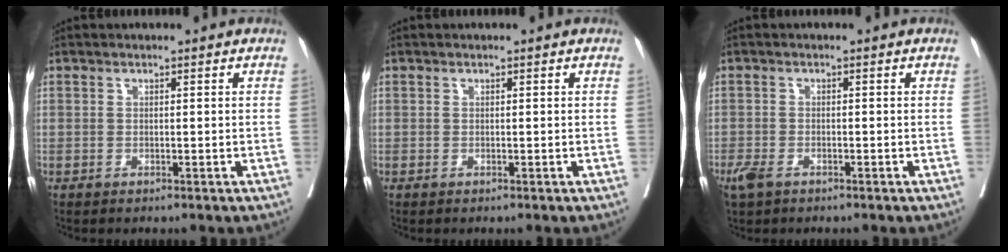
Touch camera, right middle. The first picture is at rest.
{"total": 0.0}
{"total": 3.0, "force": [-2.0, 1.5, 1.7], "torque": [-0.039, -0.005, -0.033]}